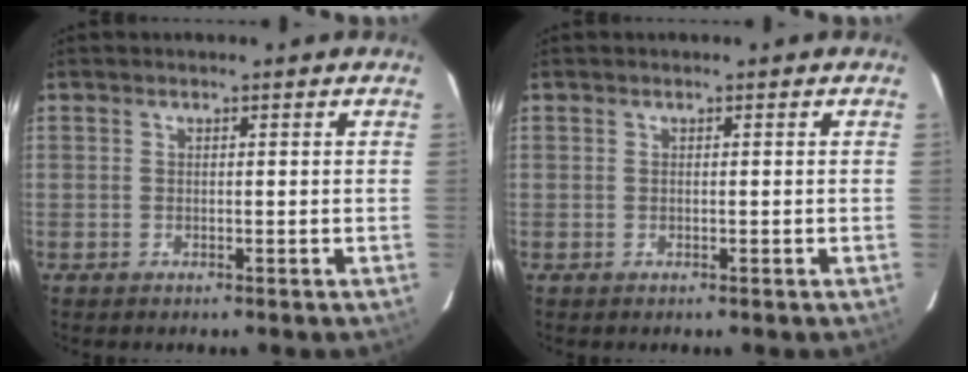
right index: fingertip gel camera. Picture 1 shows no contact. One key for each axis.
{"total": 0.0}